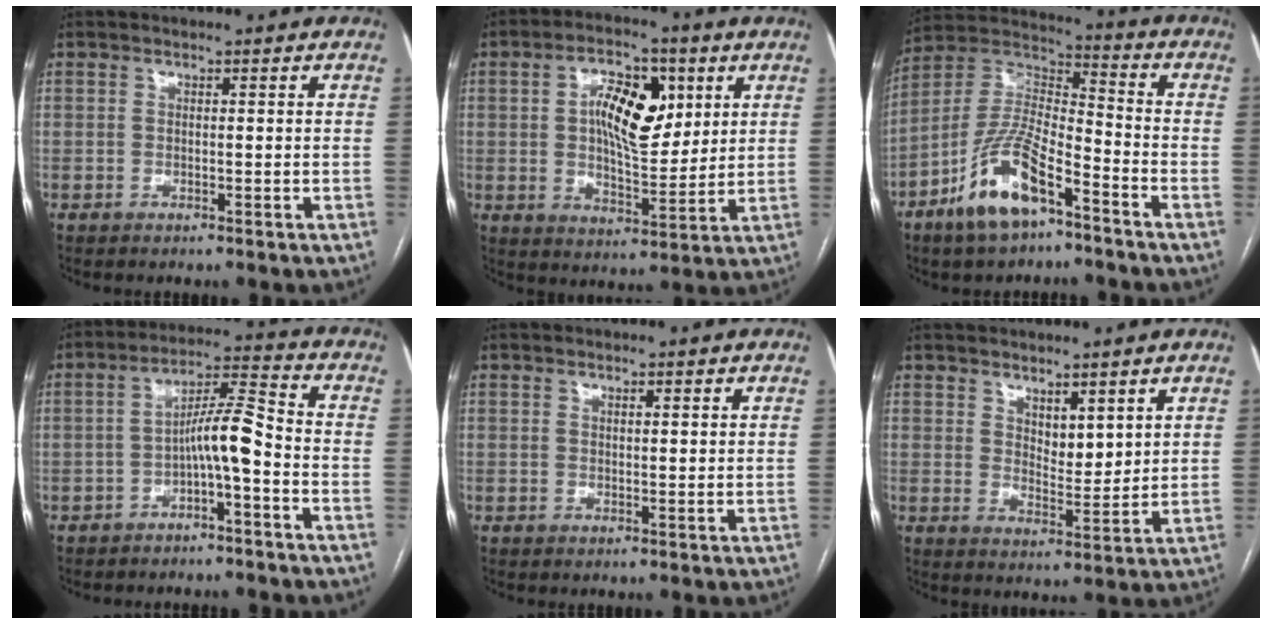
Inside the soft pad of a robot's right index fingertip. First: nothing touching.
{"total": 11.6, "force": [3.1, 5.2, 9.8], "torque": [-0.167, 0.016, 0.054]}
{"total": 13.2, "force": [-7.7, 4.1, 9.9], "torque": [-0.208, 0.003, -0.142]}
{"total": 7.1, "force": [-2.4, 0.6, 6.6], "torque": [-0.112, 0.027, -0.041]}
{"total": 1.1, "force": [0.7, 0.1, 0.8], "torque": [-0.015, -0.001, 0.012]}
{"total": 4.8, "force": [3.3, 2.0, 3.0], "torque": [-0.049, -0.013, 0.064]}